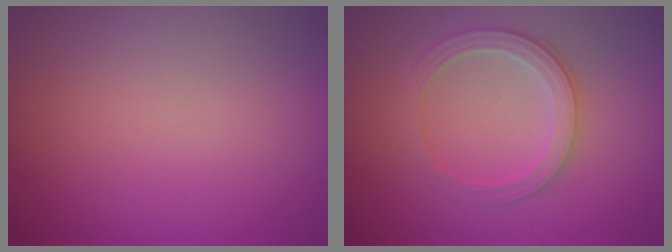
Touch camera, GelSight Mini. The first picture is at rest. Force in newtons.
{"total": 2.9, "press": 2.8, "slide": 0.7}